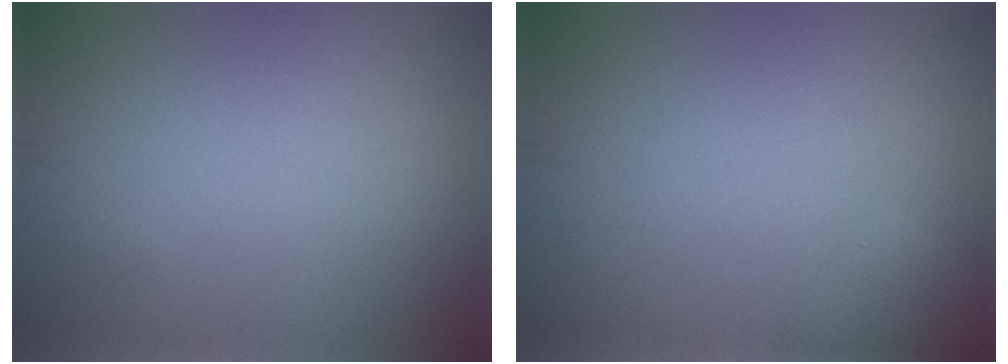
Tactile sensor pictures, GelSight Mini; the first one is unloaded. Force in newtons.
{"total": 1.9, "press": 1.9, "slide": 0.1}